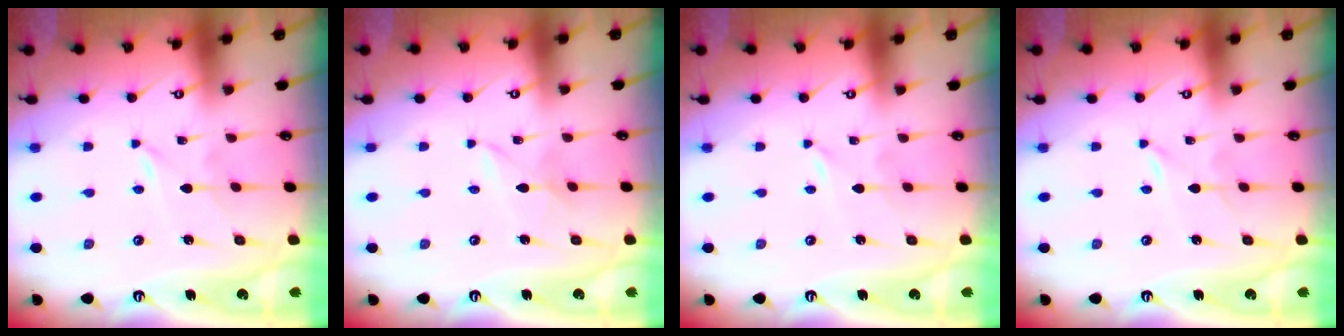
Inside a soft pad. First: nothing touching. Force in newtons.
{"total": 1.2, "press": 1.1, "slide": 0.2}
{"total": 0.0}
{"total": 0.0}